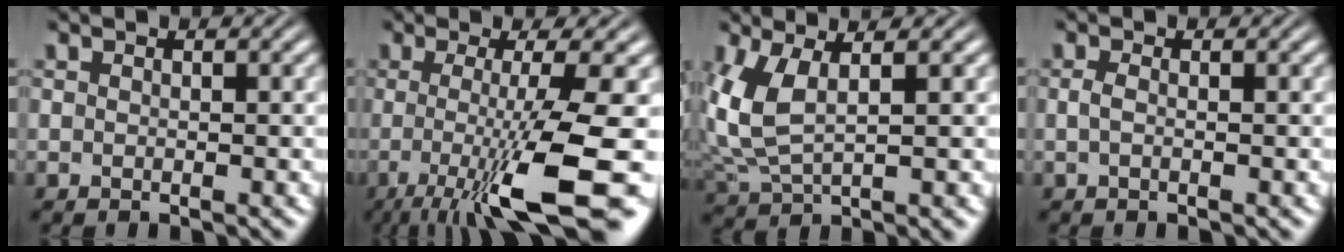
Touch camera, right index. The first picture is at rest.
{"total": 9.3, "force": [-2.5, 2.0, 8.7], "torque": [-0.136, -0.025, -0.025]}
{"total": 6.7, "force": [1.2, 4.4, 5.0], "torque": [-0.126, -0.009, 0.024]}
{"total": 0.8, "force": [-0.1, -0.2, 0.8], "torque": [-0.019, -0.002, -0.002]}